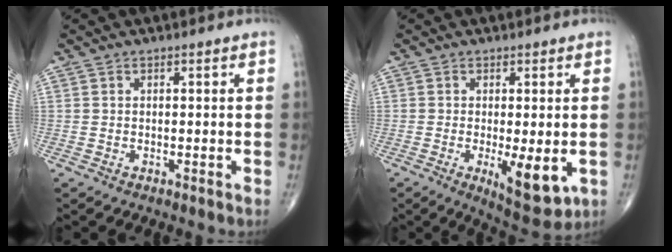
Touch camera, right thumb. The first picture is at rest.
{"total": 8.7, "force": [-2.1, 2.9, 8.0], "torque": [-0.108, -0.022, -0.025]}